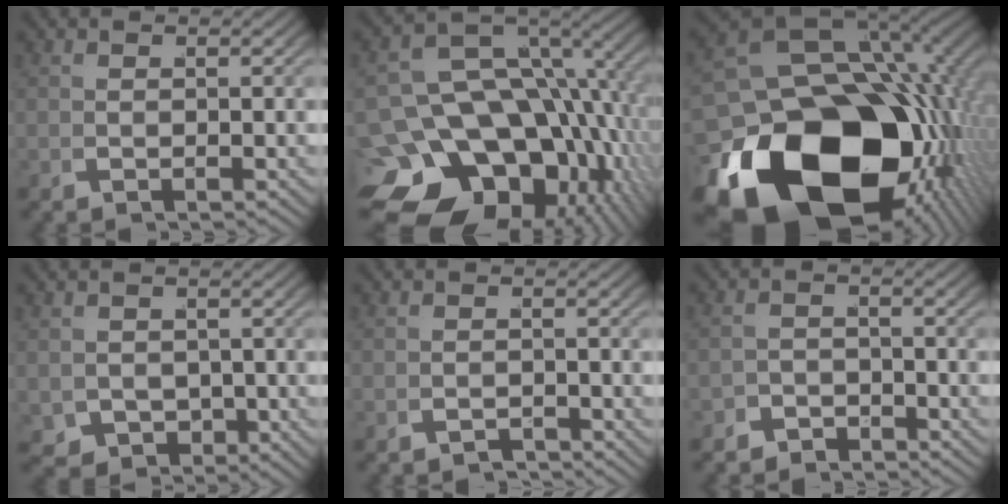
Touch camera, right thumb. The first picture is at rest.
{"total": 19.9, "force": [-5.7, 13.9, 13.0], "torque": [-0.224, -0.065, -0.073]}
{"total": 27.6, "force": [-6.9, 16.3, 21.2], "torque": [-0.361, -0.085, -0.074]}
{"total": 6.6, "force": [-2.5, 5.4, 2.9], "torque": [-0.065, -0.049, -0.021]}
{"total": 1.6, "force": [-1.5, 0.0, -0.4], "torque": [0.018, -0.001, -0.032]}
{"total": 3.2, "force": [-3.1, 0.9, -0.4], "torque": [0.033, -0.003, -0.060]}